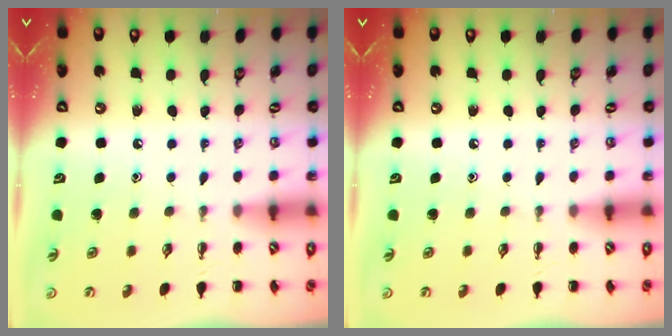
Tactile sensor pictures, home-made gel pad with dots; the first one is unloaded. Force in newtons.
{"total": 0.0}